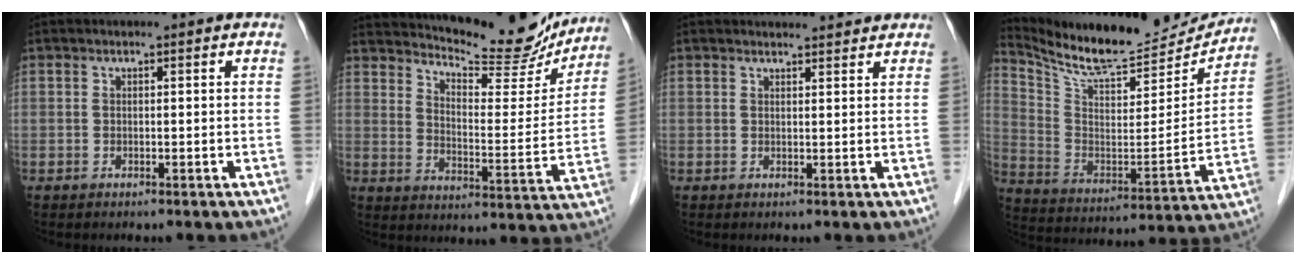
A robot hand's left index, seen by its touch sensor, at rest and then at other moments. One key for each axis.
{"total": 18.8, "fx": 17.3, "fy": 3.4, "fz": 6.5, "tx": -0.098, "ty": -0.040, "tz": 0.228}
{"total": 3.4, "fx": 3.4, "fy": 0.6, "fz": 0.3, "tx": -0.008, "ty": 0.006, "tz": 0.037}
{"total": 21.8, "fx": 20.2, "fy": 3.9, "fz": 7.2, "tx": -0.131, "ty": -0.047, "tz": 0.306}